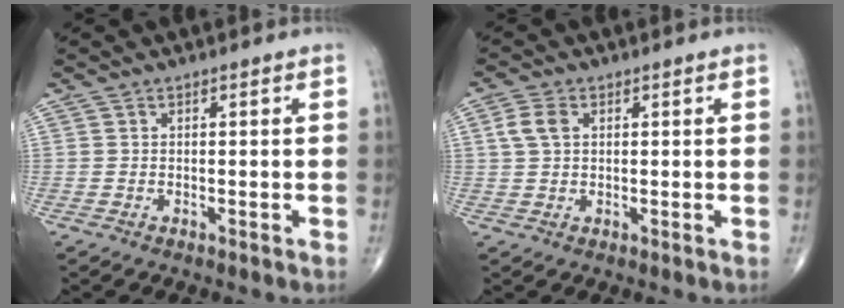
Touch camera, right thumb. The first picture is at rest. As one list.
[{"total": 3.8, "force": [1.1, 2.5, 2.7], "torque": [-0.061, 0.007, 0.020]}]